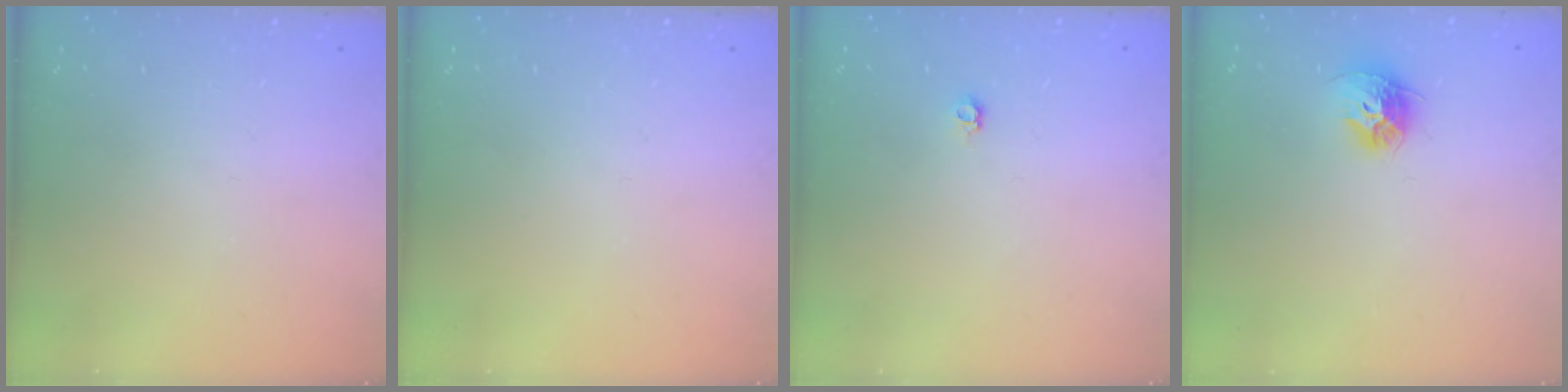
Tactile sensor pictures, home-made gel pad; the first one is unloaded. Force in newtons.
{"total": 0.0}
{"total": 3.5, "press": 3.5, "slide": 0.4}
{"total": 9.9, "press": 9.8, "slide": 0.5}